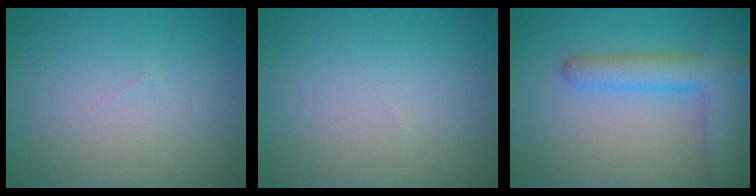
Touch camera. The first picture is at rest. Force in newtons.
{"total": 0.0}
{"total": 5.3, "press": 5.3, "slide": 0.2}